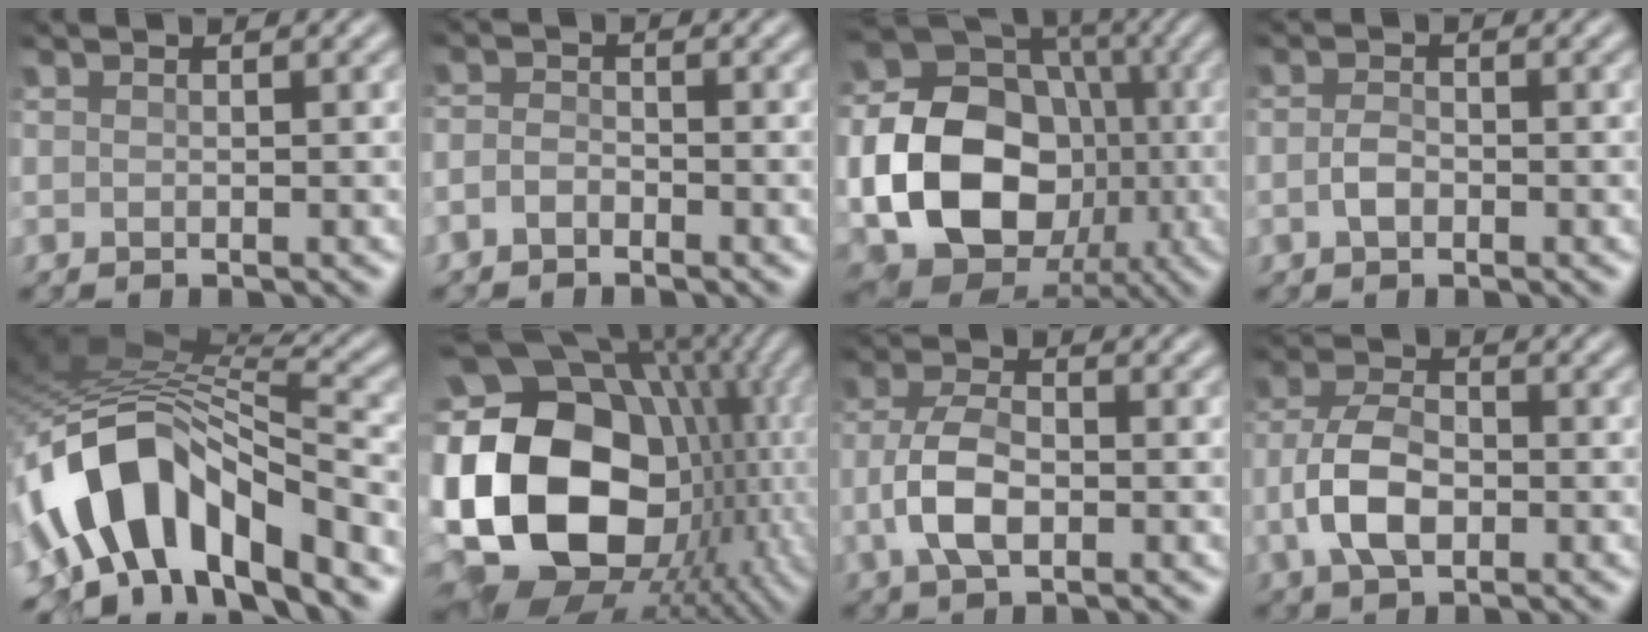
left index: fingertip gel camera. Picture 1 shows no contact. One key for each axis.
{"total": 1.4, "fx": -1.1, "fy": 0.7, "fz": 0.5, "tx": -0.013, "ty": 0.008, "tz": -0.028}
{"total": 17.9, "fx": -2.9, "fy": 14.6, "fz": 9.9, "tx": -0.187, "ty": -0.022, "tz": -0.061}
{"total": 1.4, "fx": -0.4, "fy": 0.7, "fz": 1.1, "tx": -0.028, "ty": 0.005, "tz": -0.011}
{"total": 11.6, "fx": -4.4, "fy": 5.0, "fz": 9.5, "tx": -0.167, "ty": 0.019, "tz": -0.085}
{"total": 21.7, "fx": -0.5, "fy": 15.7, "fz": 14.9, "tx": -0.330, "ty": -0.003, "tz": 0.007}
{"total": 4.7, "fx": -1.2, "fy": 2.4, "fz": 3.8, "tx": -0.084, "ty": 0.006, "tz": -0.029}
{"total": 5.2, "fx": -1.4, "fy": 2.9, "fz": 4.1, "tx": -0.089, "ty": 0.009, "tz": -0.030}